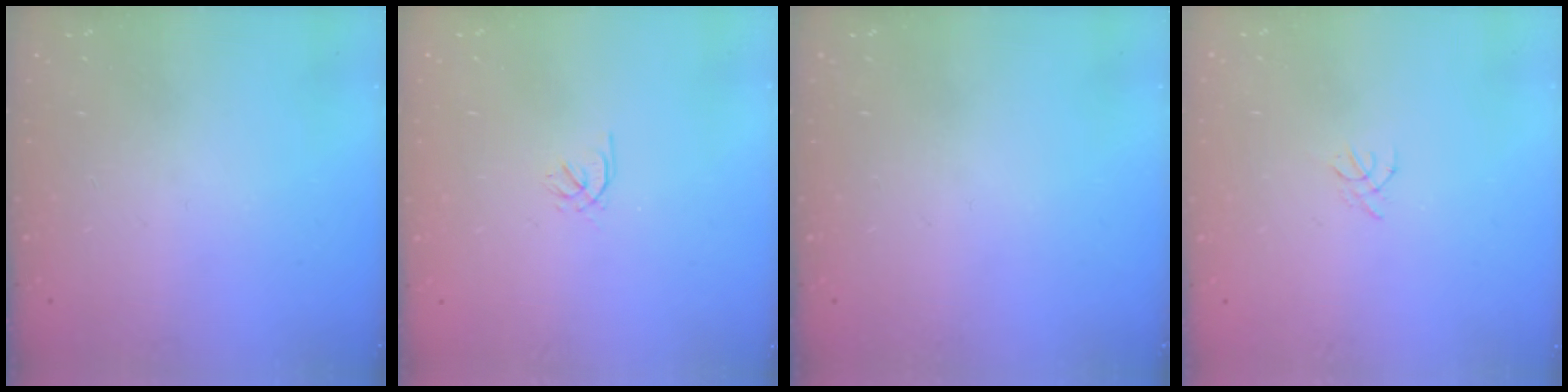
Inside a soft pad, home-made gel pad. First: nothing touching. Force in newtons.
{"total": 0.5, "press": 0.3, "slide": 0.4}
{"total": 0.0}
{"total": 0.8, "press": 0.7, "slide": 0.3}